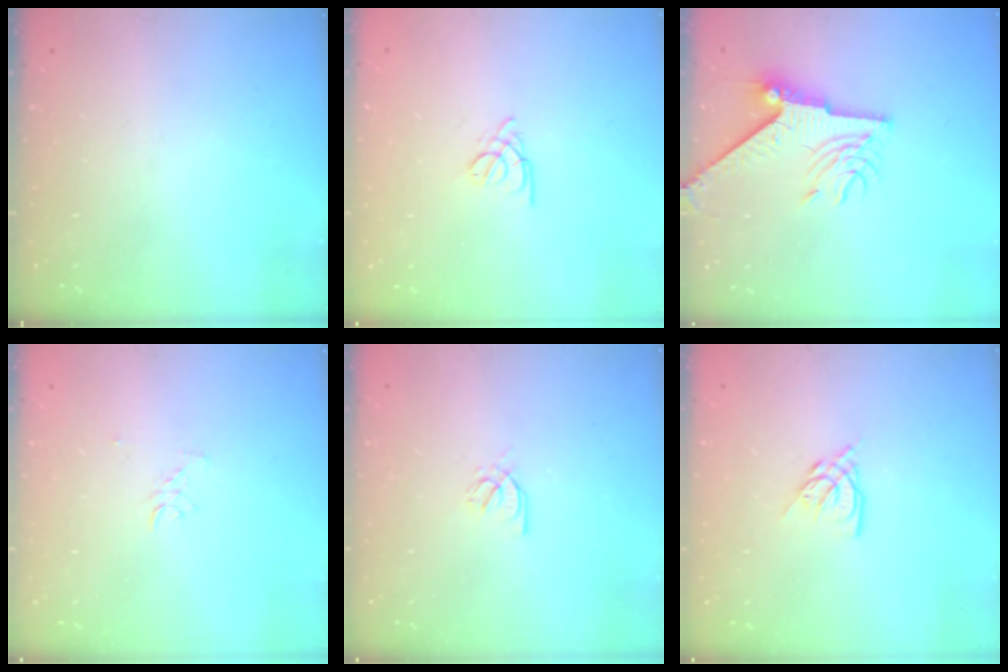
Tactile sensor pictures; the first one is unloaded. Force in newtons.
{"total": 1.8, "press": 1.7, "slide": 0.5}
{"total": 9.1, "press": 9.1, "slide": 0.6}
{"total": 2.6, "press": 2.6, "slide": 0.1}
{"total": 2.6, "press": 2.6, "slide": 0.4}
{"total": 6.5, "press": 6.5, "slide": 0.6}